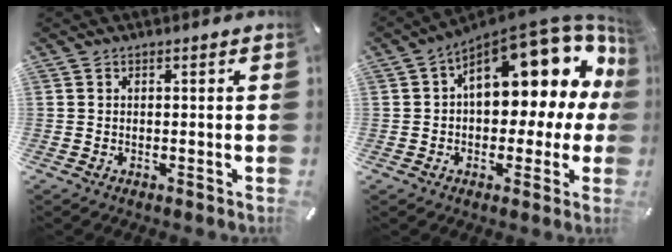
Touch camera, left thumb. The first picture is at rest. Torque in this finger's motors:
{"motor_torque": [1.31, 2.31, 1.01, -0.51, 0.49]}